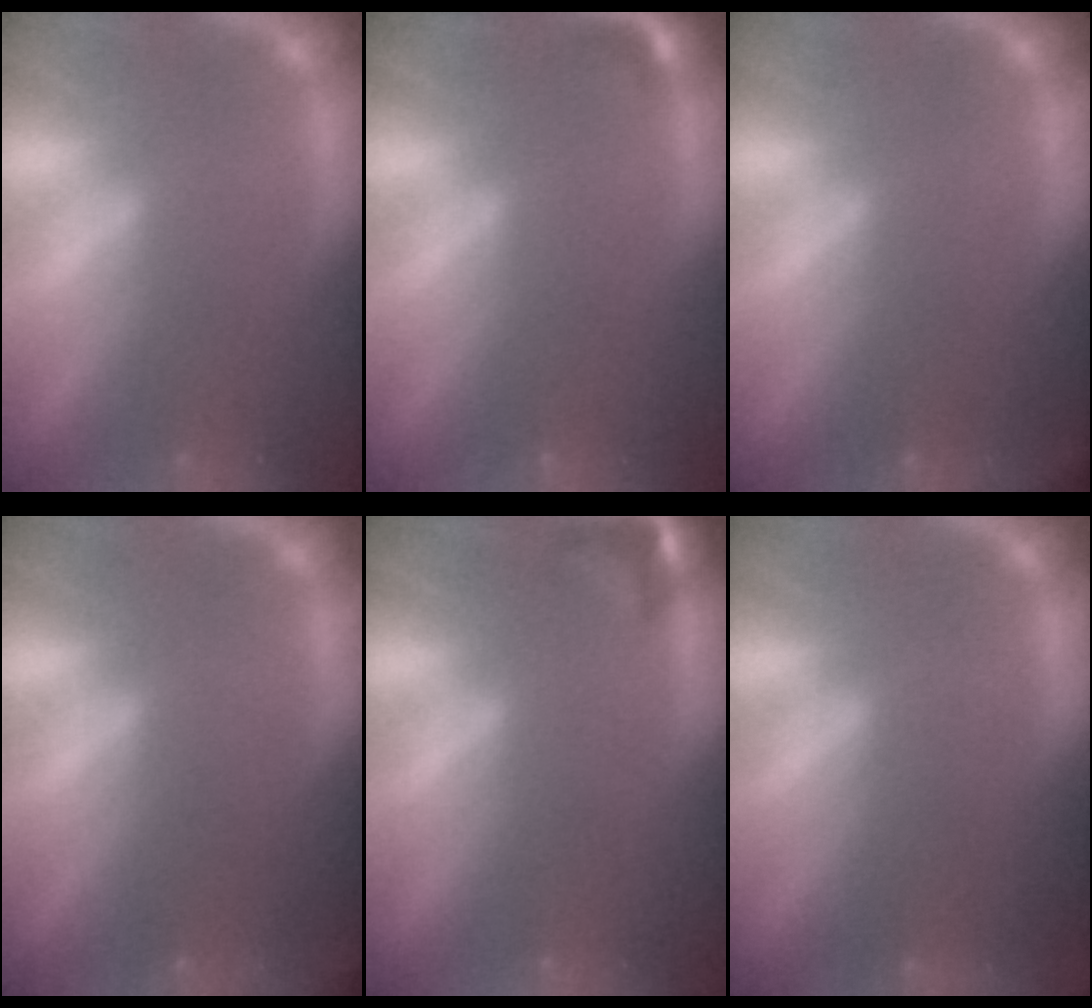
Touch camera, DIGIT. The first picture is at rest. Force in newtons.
{"total": 0.9}
{"total": 2.4}
{"total": 3.5}
{"total": 2.4}
{"total": 9.5}